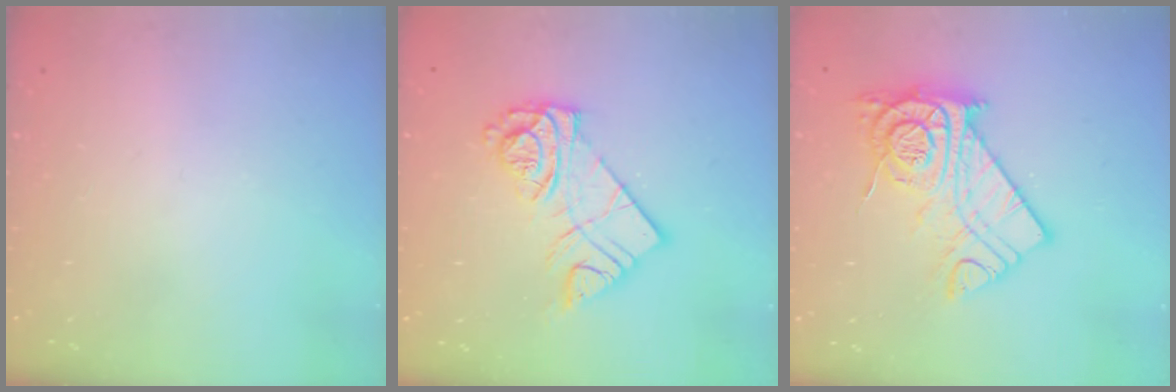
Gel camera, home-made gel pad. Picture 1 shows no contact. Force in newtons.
{"total": 12.4, "press": 12.4, "slide": 0.9}
{"total": 14.8, "press": 14.8, "slide": 1.2}